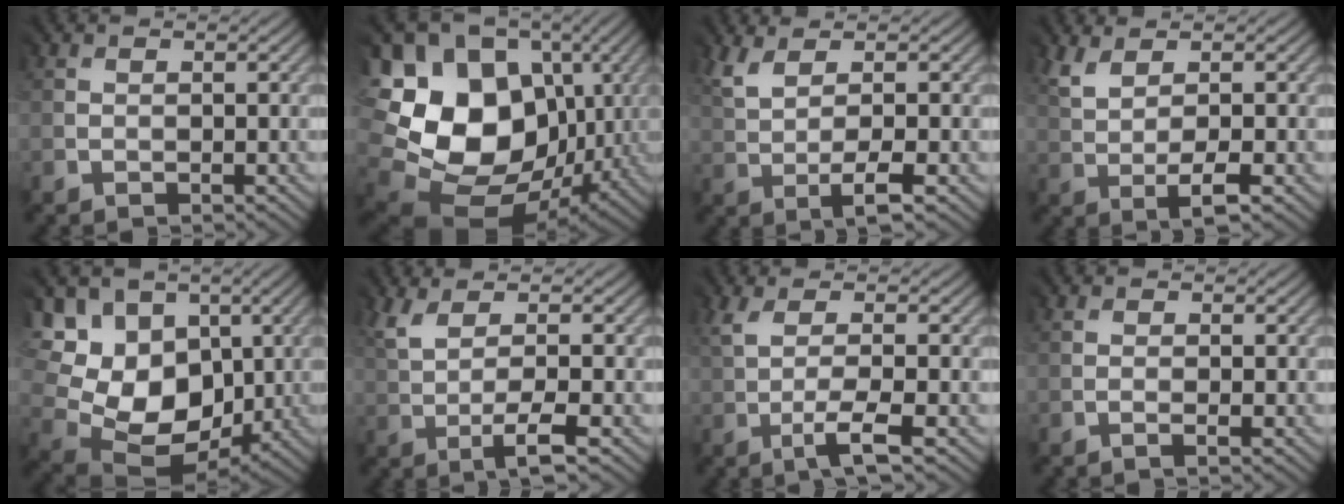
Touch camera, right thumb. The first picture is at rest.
{"total": 19.9, "force": [3.4, 16.1, 11.0], "torque": [-0.276, -0.019, 0.107]}
{"total": 4.2, "force": [1.2, 0.8, 3.9], "torque": [-0.089, 0.003, 0.024]}
{"total": 3.9, "force": [1.3, 1.0, 3.5], "torque": [-0.080, 0.001, 0.026]}
{"total": 14.6, "force": [2.6, 11.5, 8.6], "torque": [-0.202, -0.013, 0.064]}
{"total": 4.5, "force": [0.7, 0.8, 4.4], "torque": [-0.096, 0.006, 0.012]}
{"total": 4.5, "force": [-0.7, 0.6, 4.4], "torque": [-0.096, 0.010, -0.017]}
{"total": 1.0, "force": [-0.1, -0.3, 0.9], "torque": [-0.024, 0.000, -0.005]}